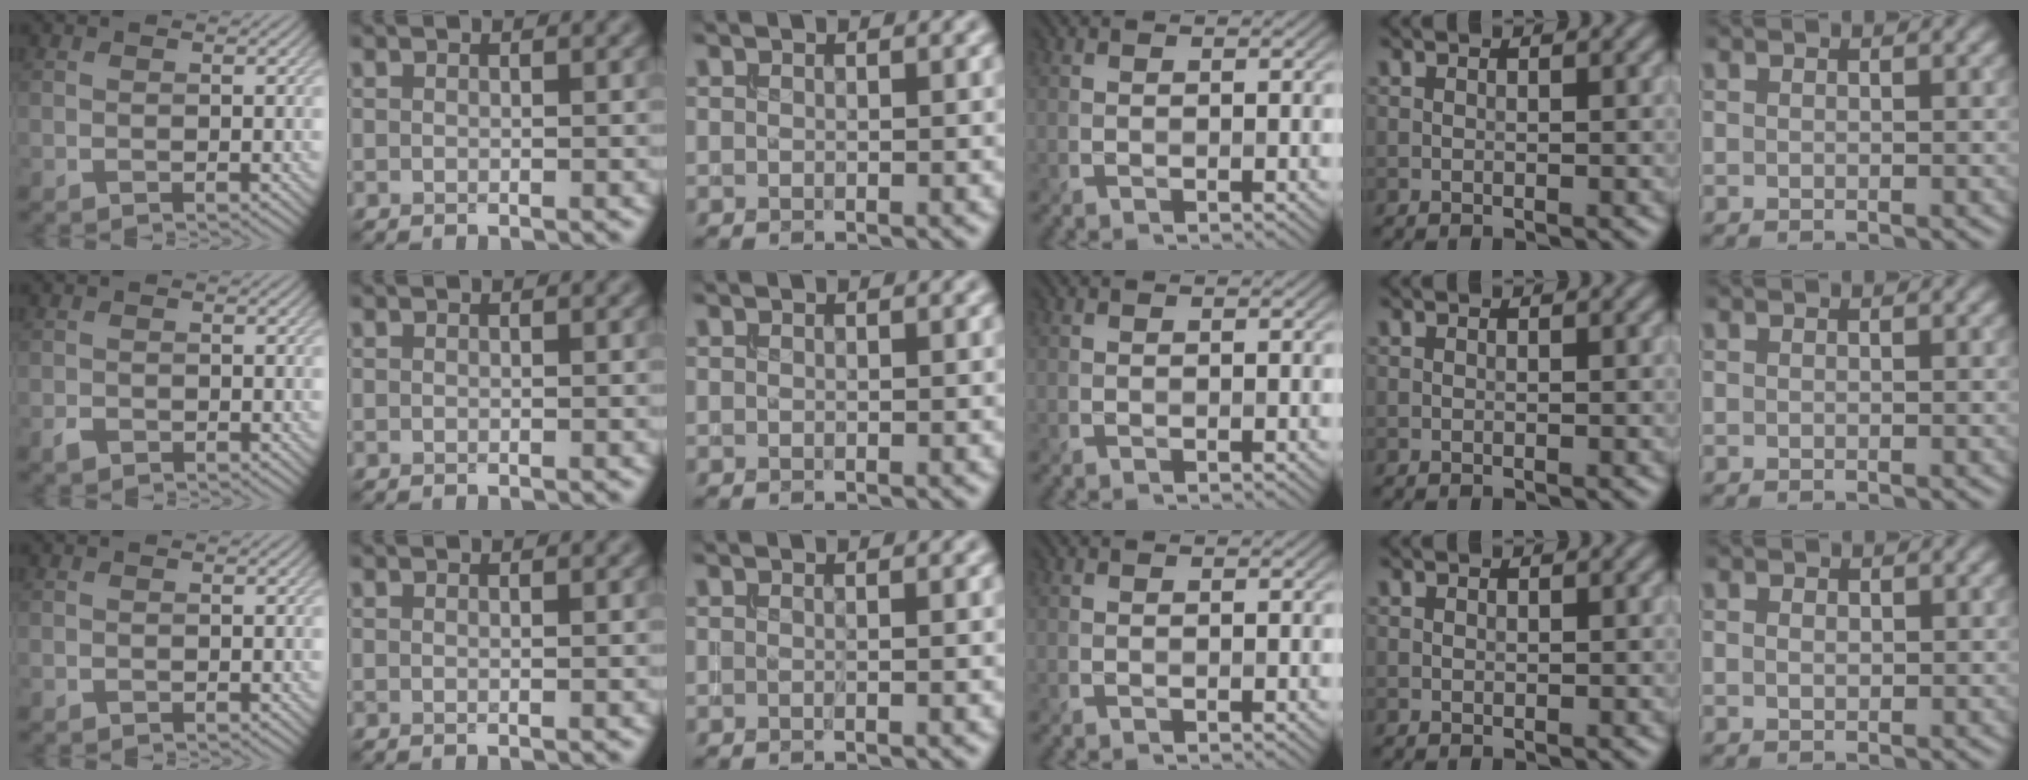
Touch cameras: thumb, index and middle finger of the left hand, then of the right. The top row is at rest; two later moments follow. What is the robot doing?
{"motion": "insert", "object": "drawer"}